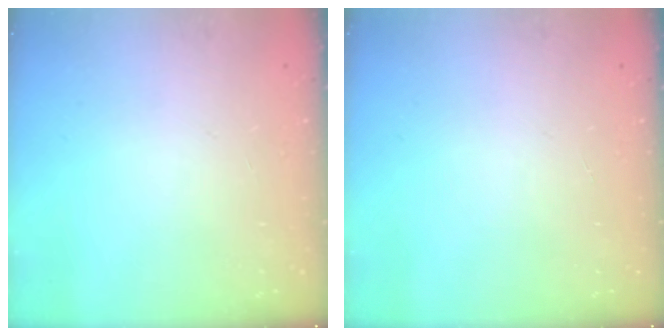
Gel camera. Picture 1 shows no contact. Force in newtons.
{"total": 0.0}